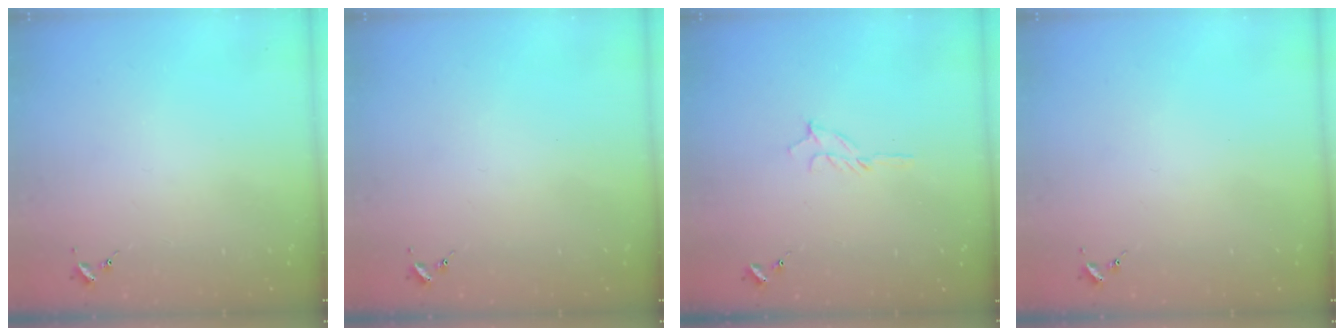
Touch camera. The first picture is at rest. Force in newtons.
{"total": 0.0}
{"total": 5.0, "press": 5.0, "slide": 0.6}
{"total": 0.0}